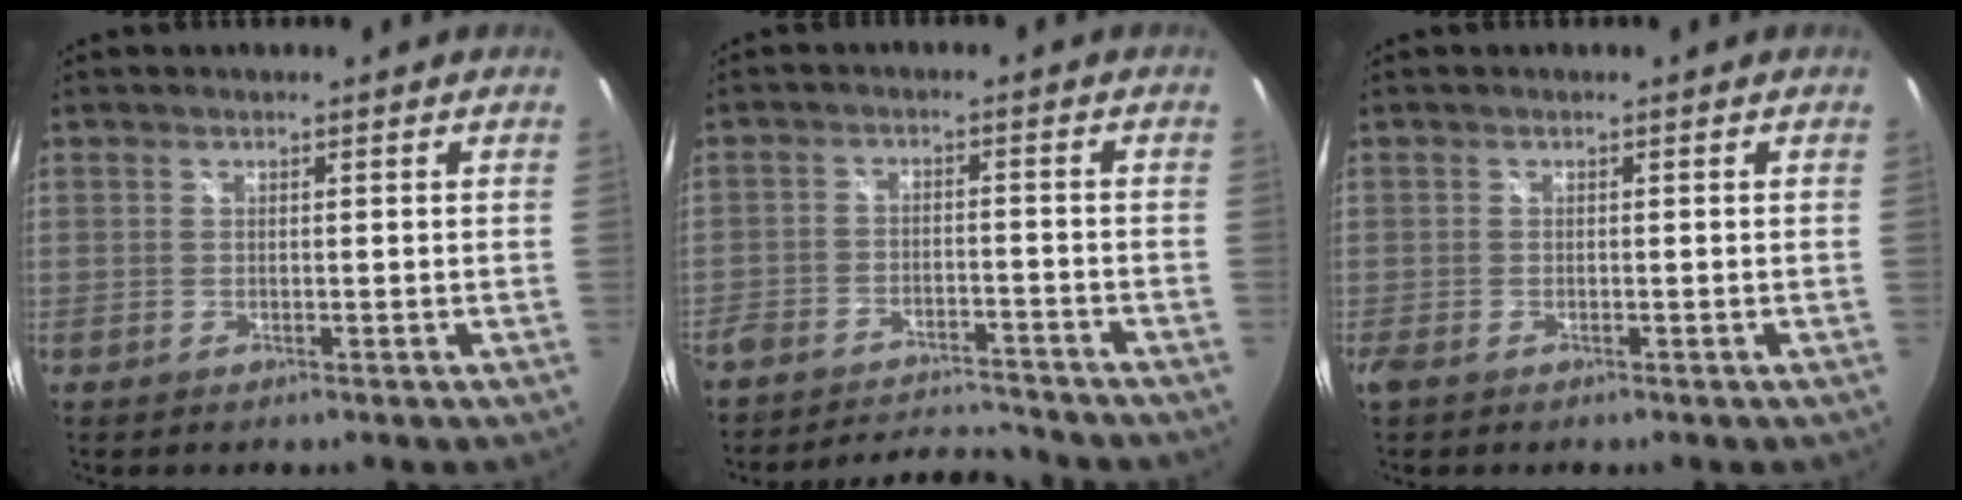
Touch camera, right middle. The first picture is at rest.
{"total": 11.1, "force": [-10.6, 2.0, 2.8], "torque": [-0.076, 0.001, -0.163]}
{"total": 1.4, "force": [-0.9, 0.7, 0.9], "torque": [-0.019, -0.005, -0.017]}